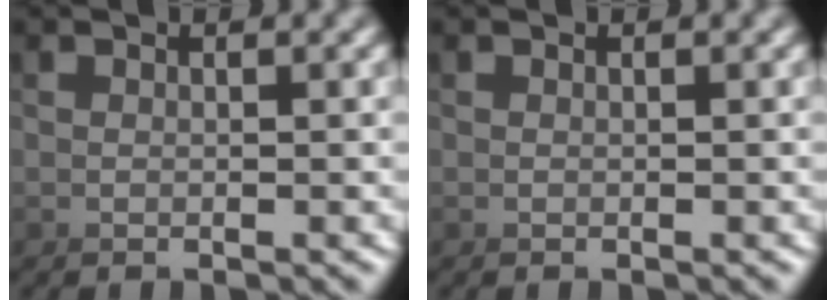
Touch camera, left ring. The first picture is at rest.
{"total": 0.0}